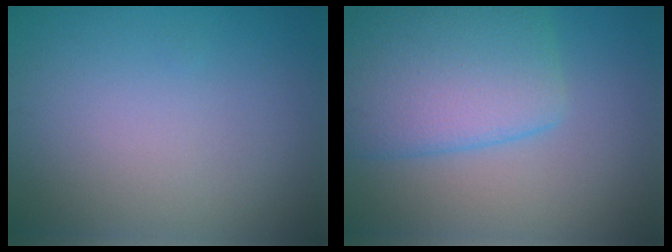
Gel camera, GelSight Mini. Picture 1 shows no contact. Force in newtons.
{"total": 7.2, "press": 7.2, "slide": 0.2}